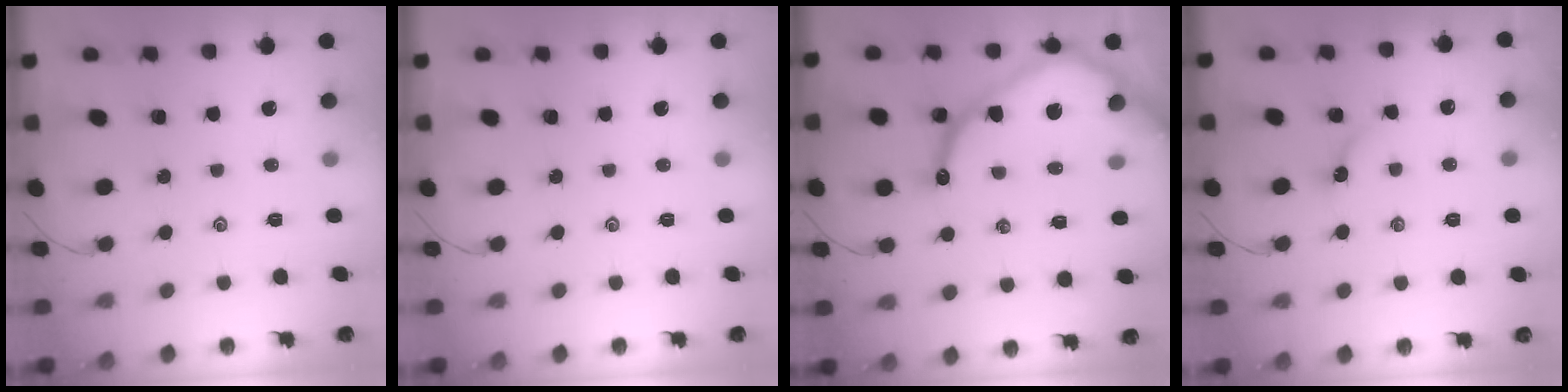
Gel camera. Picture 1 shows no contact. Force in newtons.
{"total": 0.0}
{"total": 15.1, "press": 15.0, "slide": 1.8}
{"total": 2.6, "press": 2.5, "slide": 0.4}